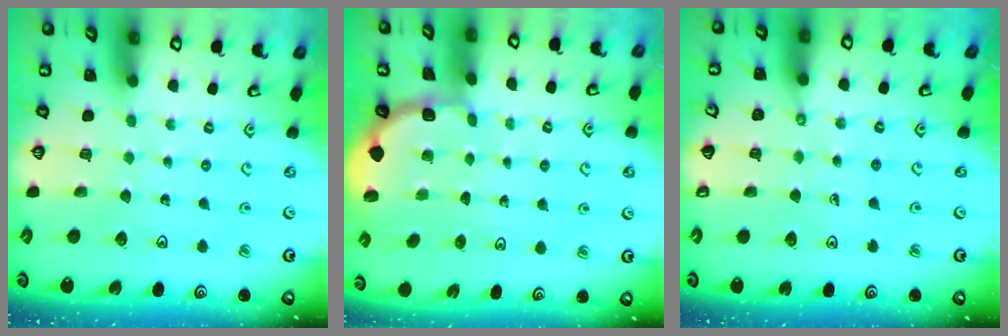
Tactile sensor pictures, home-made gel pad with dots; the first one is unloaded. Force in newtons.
{"total": 1.9, "press": 1.8, "slide": 0.7}
{"total": 1.3, "press": 1.2, "slide": 0.3}